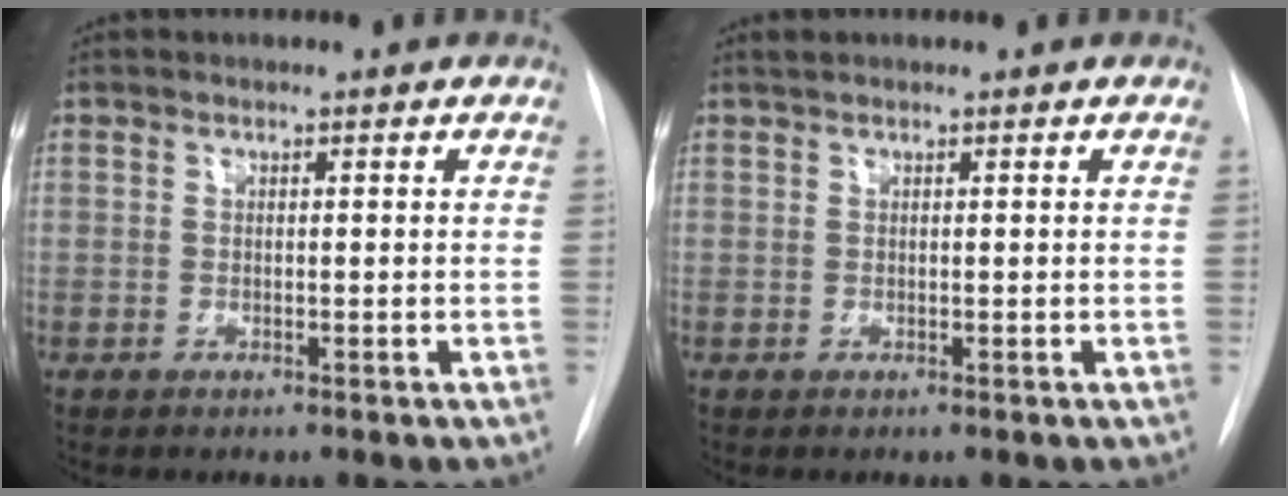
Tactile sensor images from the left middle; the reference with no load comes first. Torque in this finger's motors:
{"motor_torque": [0.18, -0.17, -0.04, -0.01]}